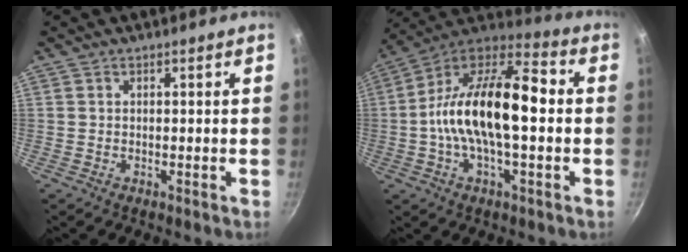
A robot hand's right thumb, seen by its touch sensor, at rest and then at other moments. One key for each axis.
{"total": 20.8, "fx": -0.3, "fy": 9.0, "fz": 18.8, "tx": -0.323, "ty": 0.042, "tz": -0.014}